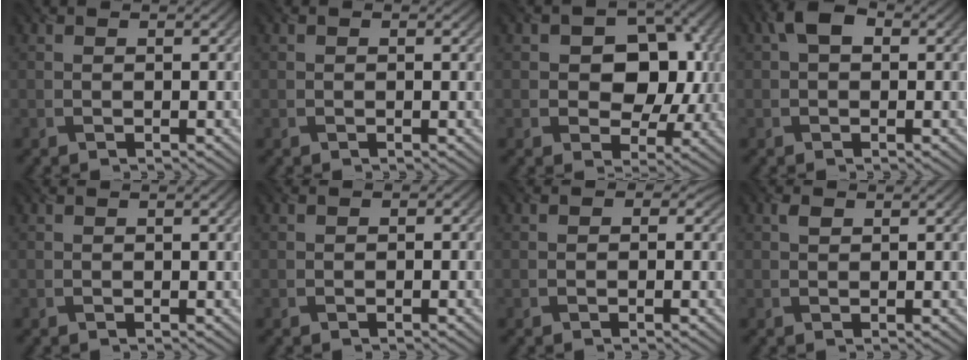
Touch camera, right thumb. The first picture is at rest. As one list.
[{"total": 0.0}, {"total": 8.5, "force": [0.5, 6.4, 5.5], "torque": [-0.078, -0.005, -0.003]}, {"total": 3.4, "force": [0.8, 2.2, 2.4], "torque": [-0.038, 0.008, 0.004]}, {"total": 0.7, "force": [0.1, 0.2, 0.7], "torque": [-0.009, 0.001, 0.001]}, {"total": 0.6, "force": [-0.4, 0.5, 0.2], "torque": [0.002, -0.003, -0.006]}, {"total": 1.6, "force": [0.1, 1.3, 0.8], "torque": [-0.004, 0.002, -0.005]}, {"total": 0.7, "force": [0.4, 0.4, 0.3], "torque": [-0.006, 0.000, 0.007]}]